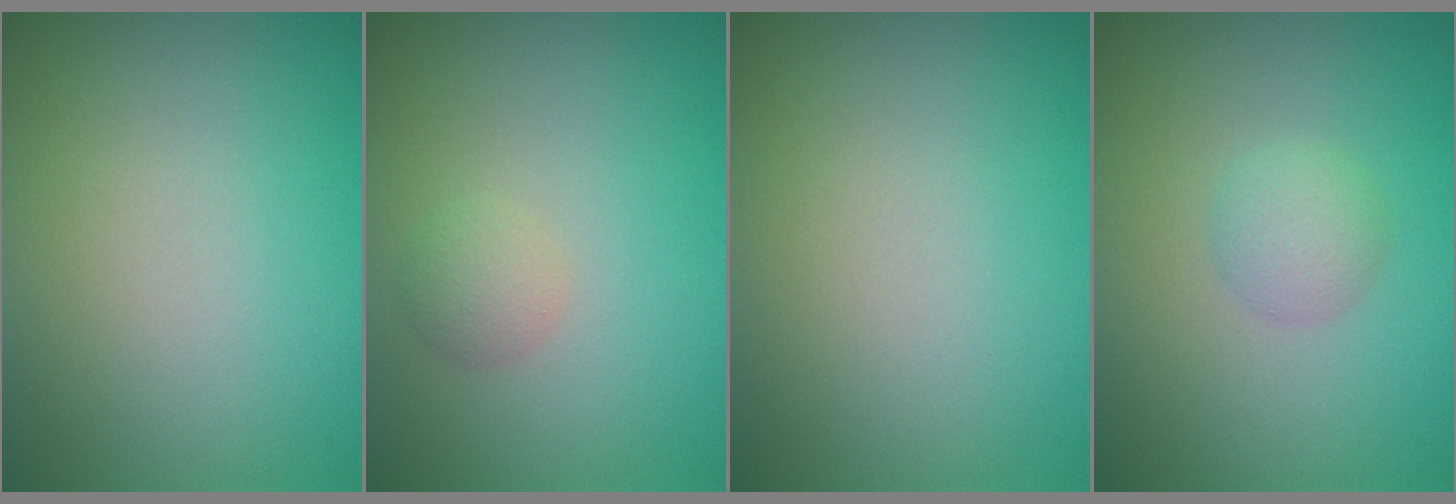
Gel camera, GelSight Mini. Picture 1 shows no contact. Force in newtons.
{"total": 1.4, "press": 1.4, "slide": 0.0}
{"total": 0.0}
{"total": 1.7, "press": 1.7, "slide": 0.0}